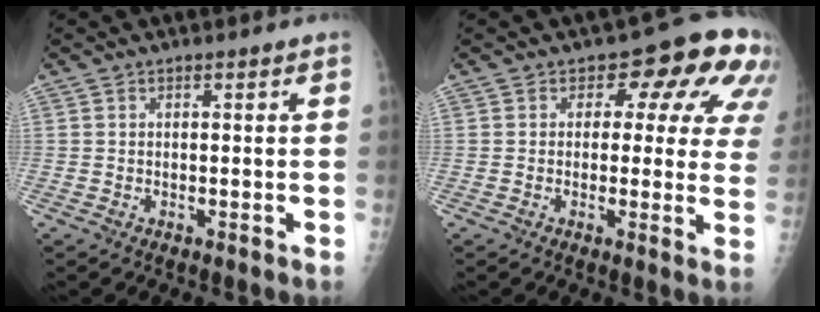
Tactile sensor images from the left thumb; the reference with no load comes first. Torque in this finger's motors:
{"motor_torque": [-0.01, 0.10, -0.18, 0.03, 0.09]}